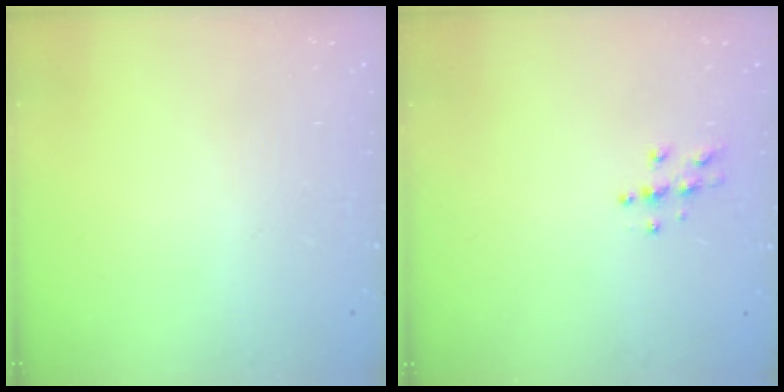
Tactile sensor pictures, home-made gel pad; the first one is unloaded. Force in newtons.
{"total": 4.0, "press": 3.9, "slide": 0.4}